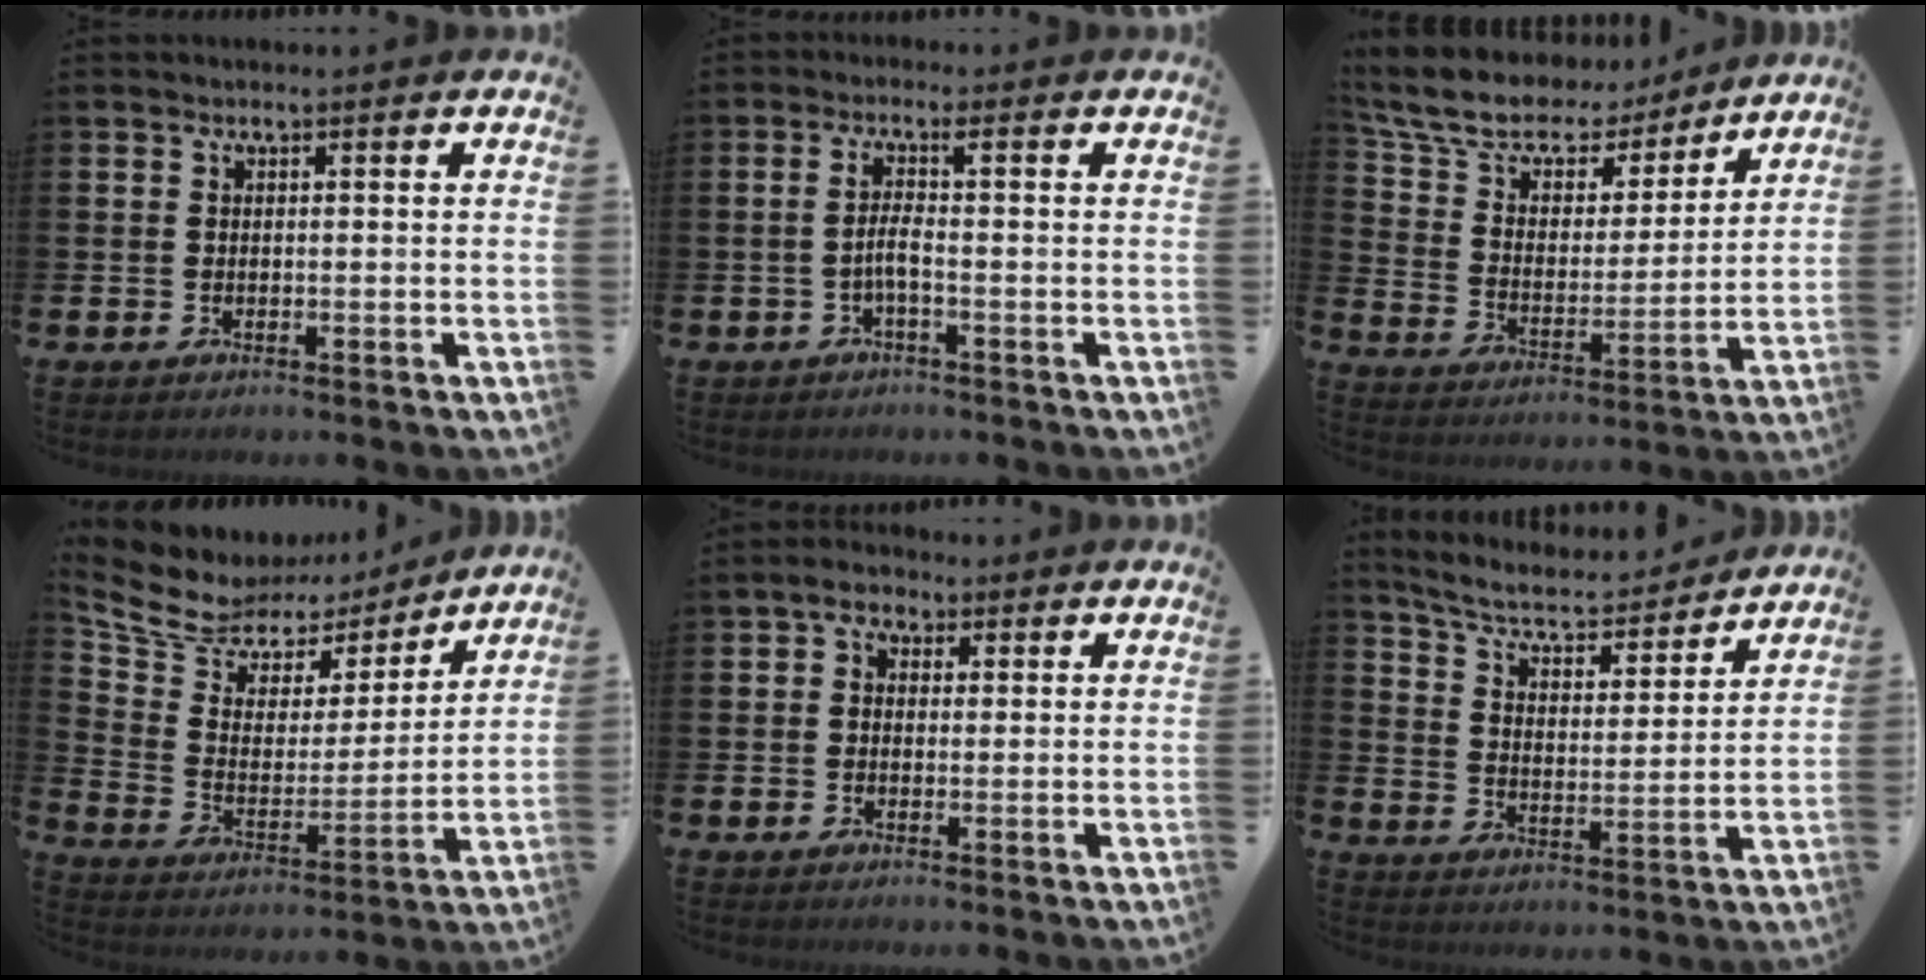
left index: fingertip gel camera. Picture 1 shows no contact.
{"total": 2.7, "force": [-0.7, -0.2, 2.6], "torque": [-0.056, 0.003, -0.015]}
{"total": 10.2, "force": [8.9, 4.2, 2.9], "torque": [-0.110, -0.050, 0.161]}
{"total": 8.0, "force": [6.8, 4.0, 1.1], "torque": [-0.068, -0.049, 0.117]}
{"total": 2.6, "force": [1.5, 2.0, 0.9], "torque": [-0.018, 0.005, 0.022]}
{"total": 6.5, "force": [6.0, 1.4, 2.0], "torque": [-0.076, -0.046, 0.099]}